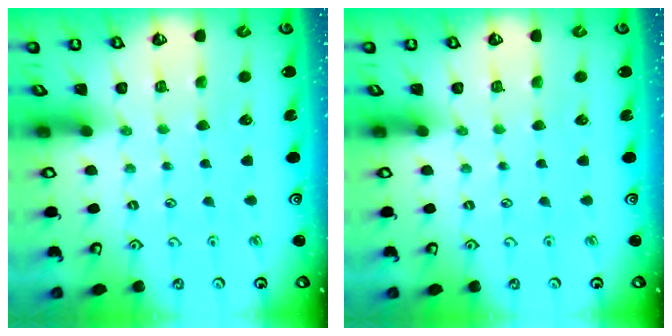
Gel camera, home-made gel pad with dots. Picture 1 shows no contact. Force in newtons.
{"total": 0.0}